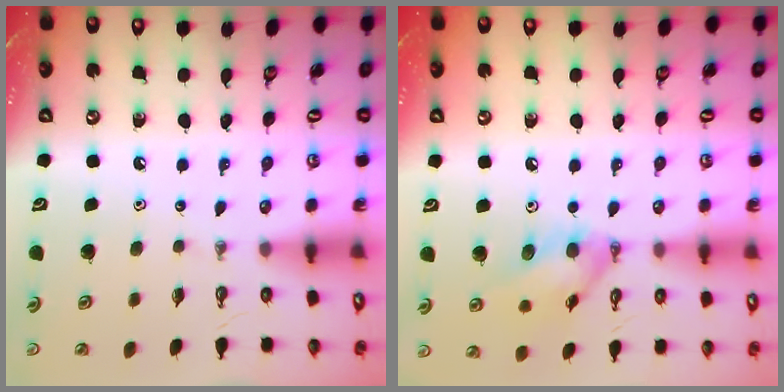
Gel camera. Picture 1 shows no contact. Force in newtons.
{"total": 11.7, "press": 11.7, "slide": 0.7}